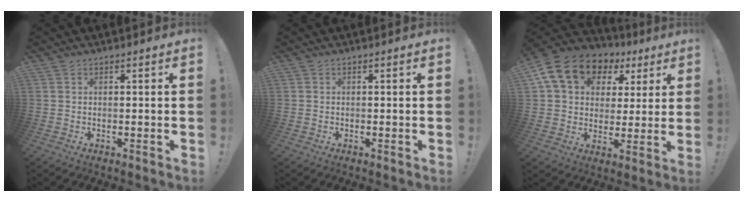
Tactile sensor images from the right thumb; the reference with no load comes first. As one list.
[{"total": 0.0}, {"total": 16.4, "force": [7.5, 11.9, 8.4], "torque": [-0.135, -0.027, 0.146]}]